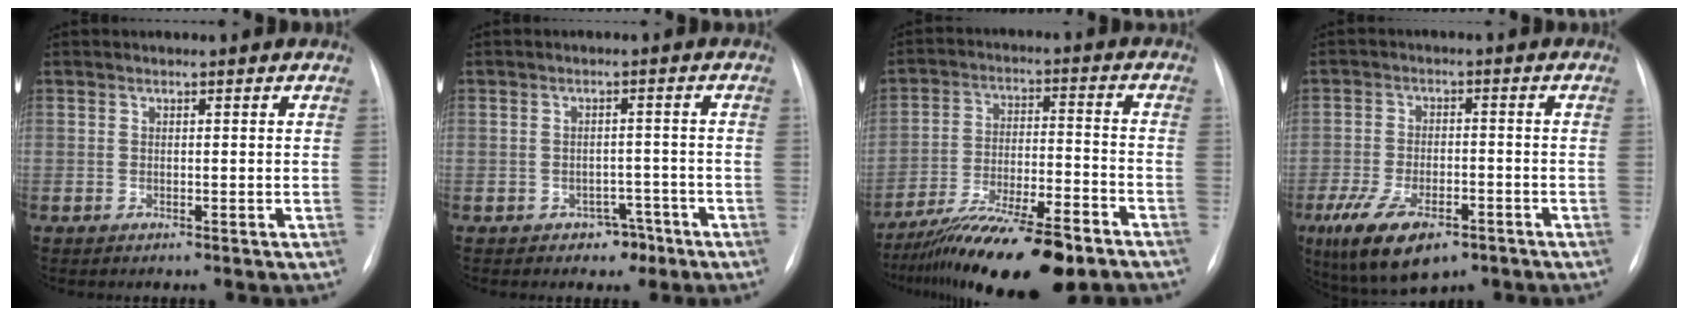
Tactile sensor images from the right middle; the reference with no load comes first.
{"total": 3.2, "force": [-2.0, 2.4, 0.7], "torque": [-0.002, 0.016, -0.022]}
{"total": 17.4, "force": [-13.7, 2.6, 10.5], "torque": [-0.165, -0.011, -0.226]}
{"total": 10.5, "force": [-6.1, 4.5, 7.2], "torque": [-0.138, -0.012, -0.099]}